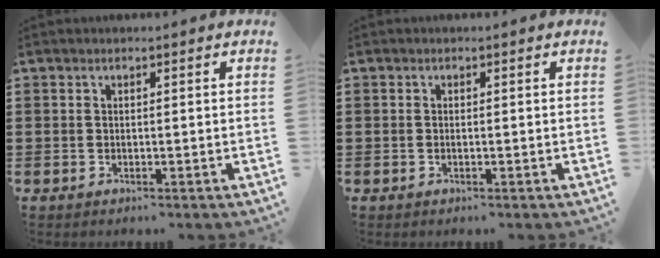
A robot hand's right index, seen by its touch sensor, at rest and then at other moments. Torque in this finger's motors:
{"motor_torque": [0.56, 1.02, 0.02, 0.02]}